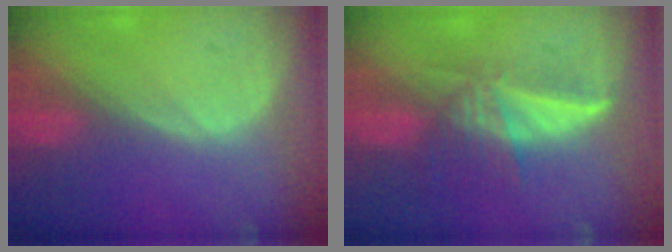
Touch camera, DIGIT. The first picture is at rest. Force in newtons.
{"total": 6.0, "press": 5.6, "slide": 2.2}